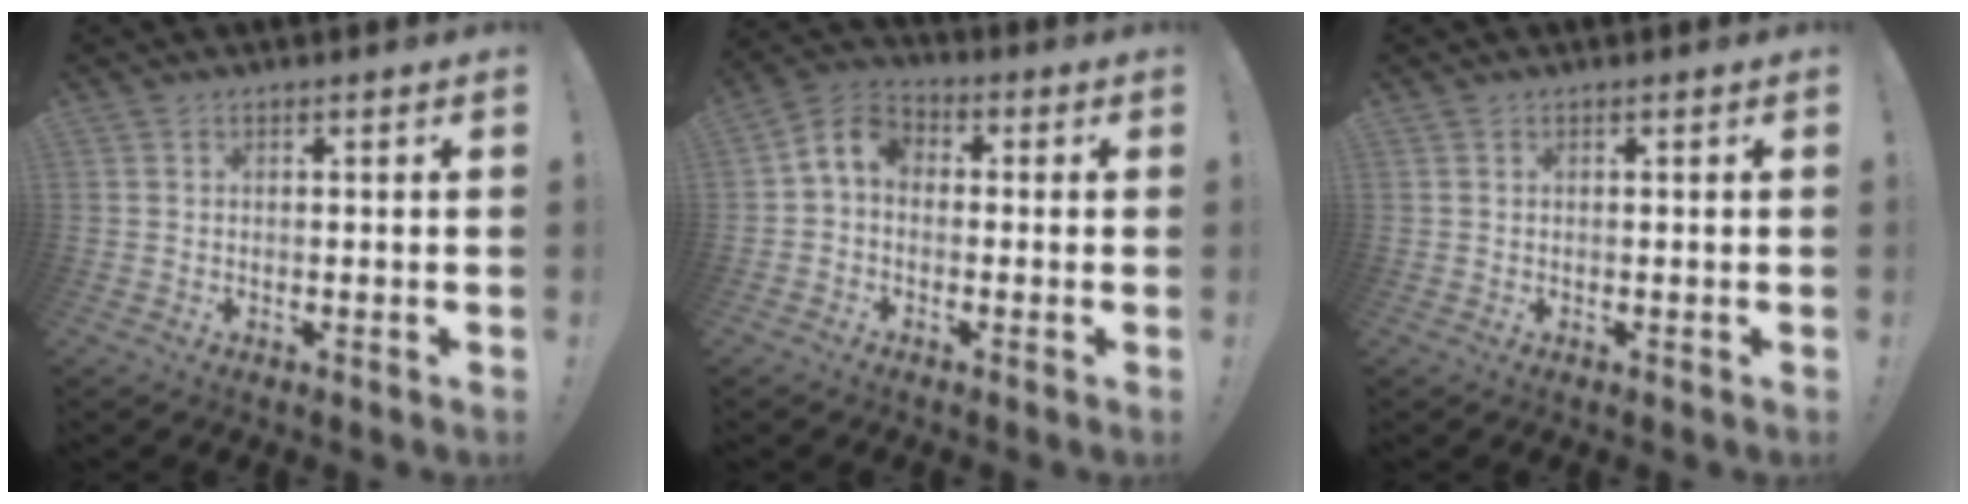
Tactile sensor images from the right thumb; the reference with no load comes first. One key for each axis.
{"total": 6.7, "fx": -0.5, "fy": 4.9, "fz": 4.6, "tx": -0.091, "ty": 0.012, "tz": -0.005}
{"total": 0.0}